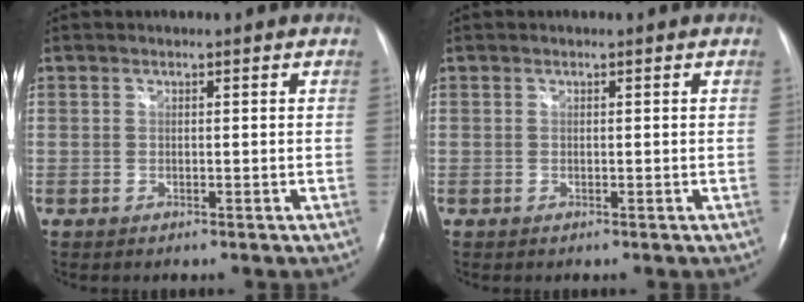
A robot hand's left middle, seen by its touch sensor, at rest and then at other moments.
{"total": 0.0}